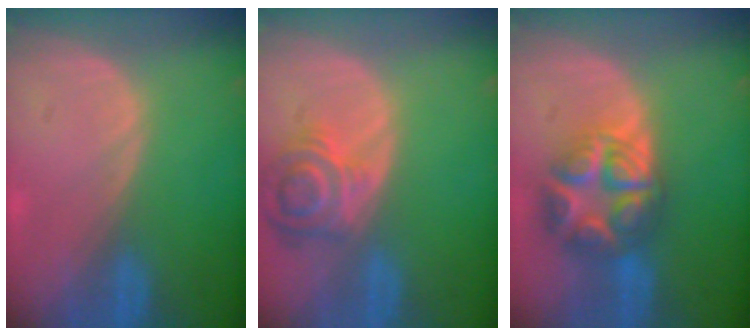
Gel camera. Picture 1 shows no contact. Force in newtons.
{"total": 7.2, "press": 6.5, "slide": 3.0}
{"total": 8.8, "press": 8.8, "slide": 0.6}